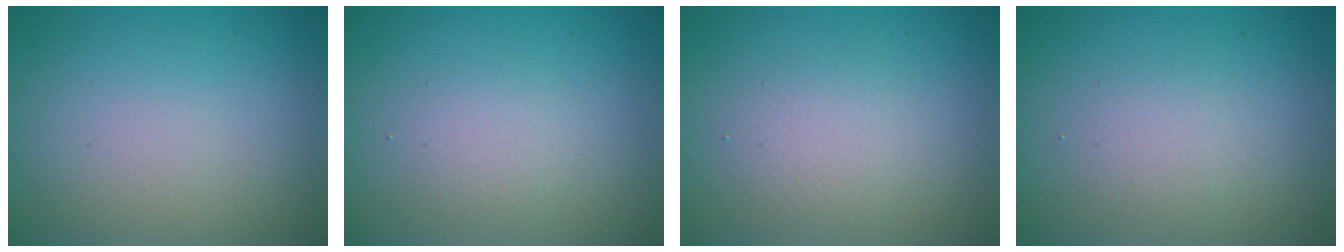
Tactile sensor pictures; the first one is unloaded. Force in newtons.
{"total": 1.7, "press": 1.7, "slide": 0.1}
{"total": 2.2, "press": 2.2, "slide": 0.1}
{"total": 1.7, "press": 1.7, "slide": 0.1}